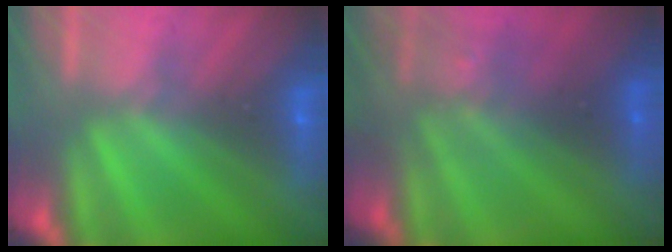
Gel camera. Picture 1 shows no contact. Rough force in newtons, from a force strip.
{"total": 2.8}